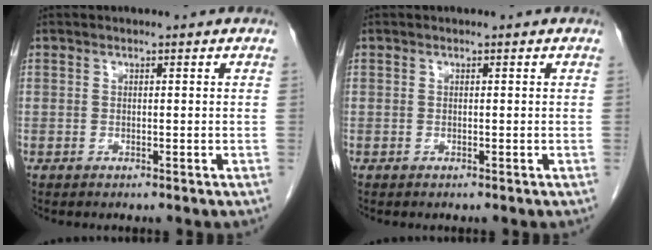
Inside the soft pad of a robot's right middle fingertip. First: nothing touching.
{"total": 0.0}